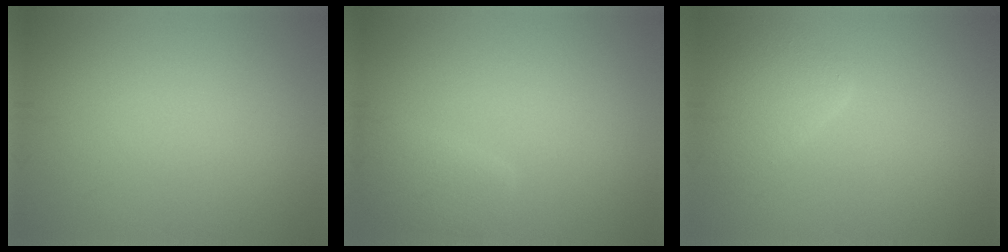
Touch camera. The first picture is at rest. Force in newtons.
{"total": 2.3, "press": 2.3, "slide": 0.2}
{"total": 3.0, "press": 3.0, "slide": 0.2}